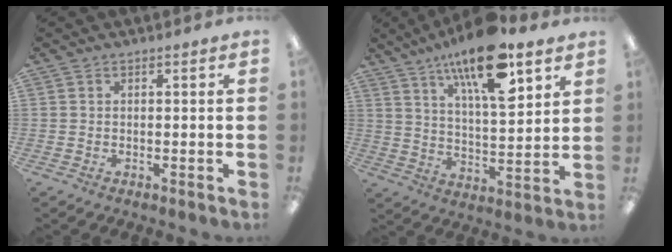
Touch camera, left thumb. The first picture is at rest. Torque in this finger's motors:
{"motor_torque": [1.25, 0.92, 1.68, -1.09, 0.37]}